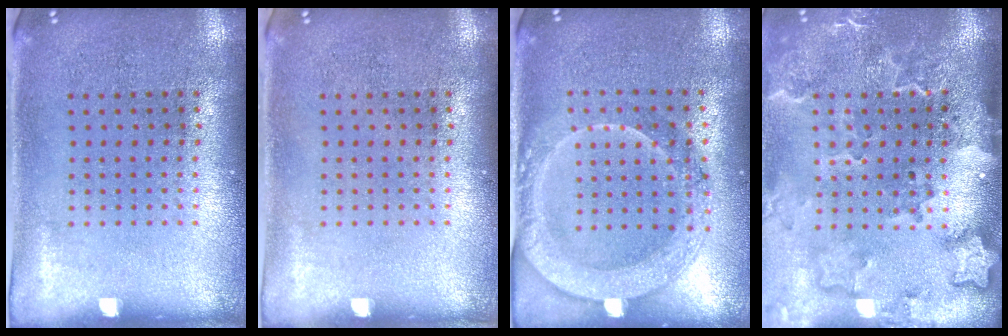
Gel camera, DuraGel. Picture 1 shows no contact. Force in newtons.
{"total": 0.0}
{"total": 1.9, "press": 1.8, "slide": 0.6}
{"total": 2.9, "press": 2.2, "slide": 1.8}